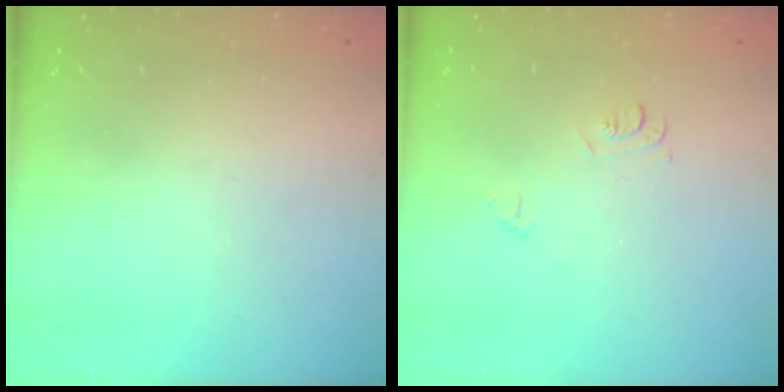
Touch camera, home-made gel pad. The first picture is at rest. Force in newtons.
{"total": 4.9, "press": 4.9, "slide": 0.7}